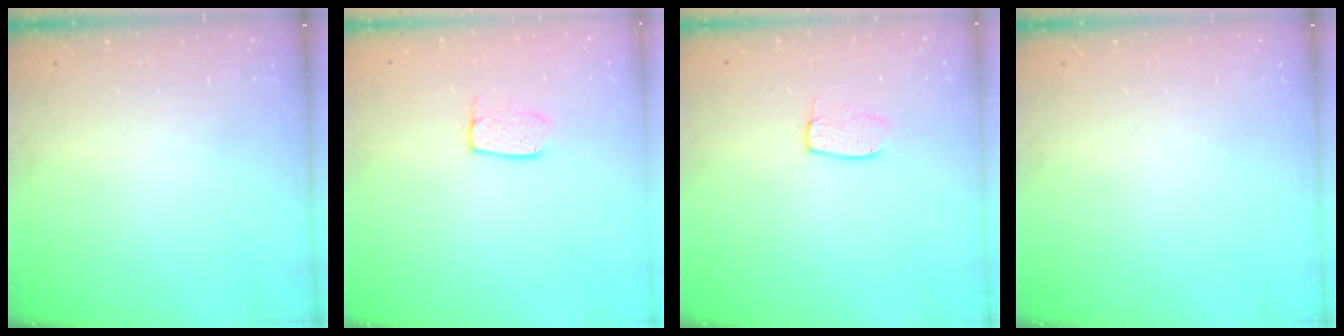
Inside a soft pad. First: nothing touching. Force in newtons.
{"total": 5.5, "press": 5.5, "slide": 0.3}
{"total": 4.2, "press": 4.2, "slide": 0.4}
{"total": 0.0}